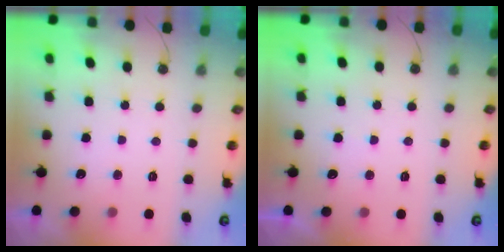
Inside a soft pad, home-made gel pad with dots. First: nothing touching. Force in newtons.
{"total": 2.0, "press": 2.0, "slide": 0.4}